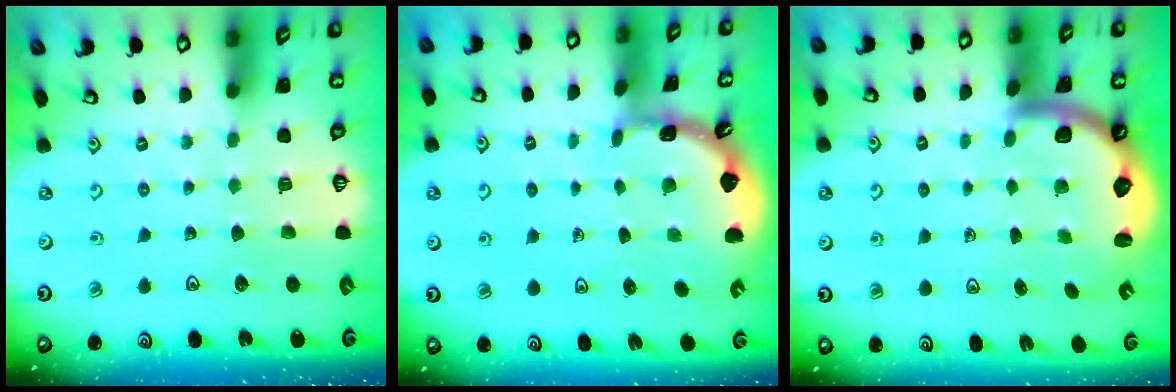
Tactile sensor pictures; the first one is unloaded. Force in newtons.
{"total": 1.8, "press": 1.8, "slide": 0.1}
{"total": 2.9, "press": 2.8, "slide": 0.4}